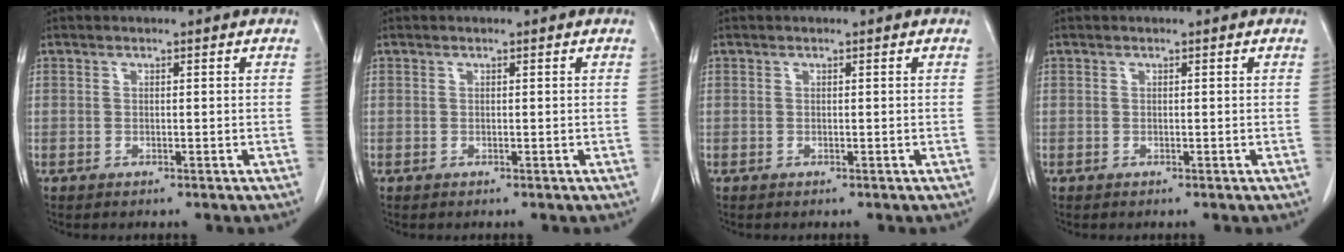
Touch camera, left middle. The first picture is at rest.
{"total": 0.0}
{"total": 0.0}
{"total": 0.0}